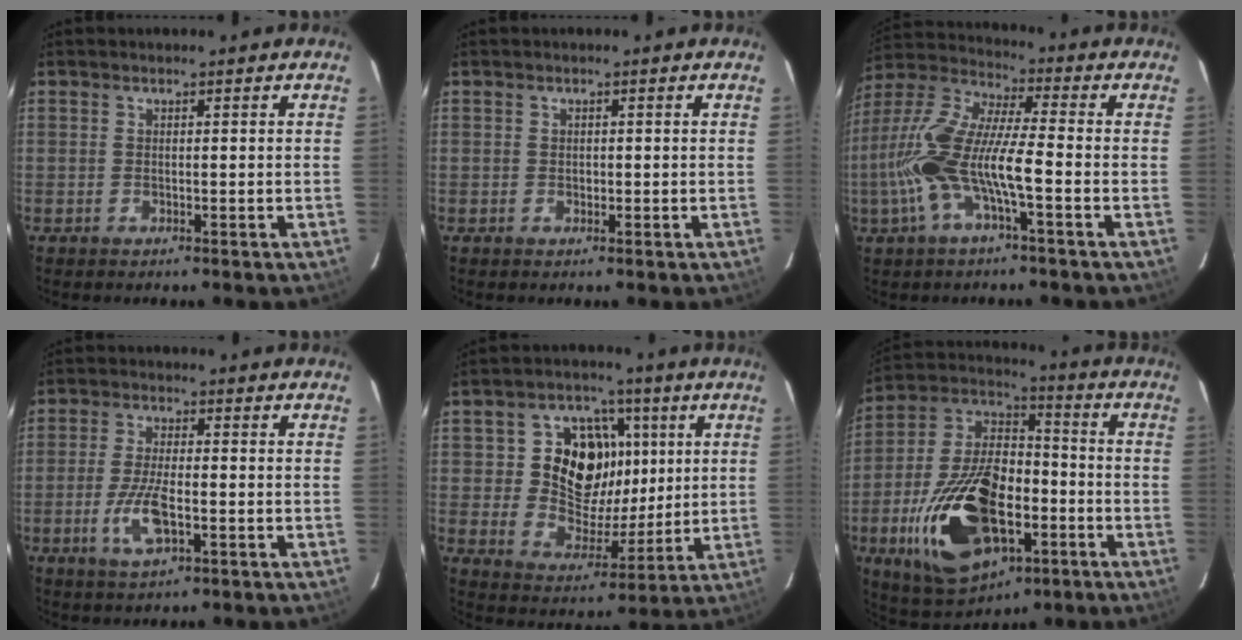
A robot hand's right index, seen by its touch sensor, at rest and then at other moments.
{"total": 0.6, "force": [0.0, 0.6, 0.1], "torque": [0.000, 0.001, 0.000]}
{"total": 15.5, "force": [-4.1, 3.0, 14.7], "torque": [-0.301, 0.000, -0.083]}
{"total": 7.7, "force": [-2.4, 2.6, 6.9], "torque": [-0.146, -0.008, -0.047]}
{"total": 13.8, "force": [3.2, 11.6, 6.8], "torque": [-0.137, 0.006, 0.064]}
{"total": 25.0, "force": [-8.8, 13.4, 19.1], "torque": [-0.397, -0.005, -0.135]}